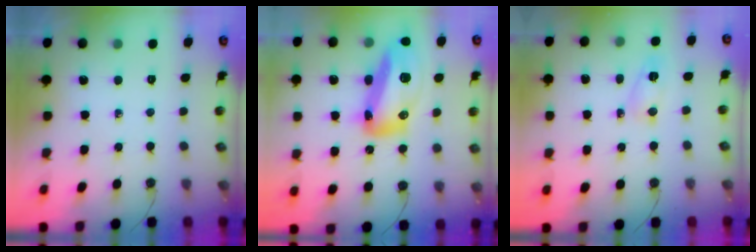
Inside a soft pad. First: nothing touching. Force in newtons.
{"total": 18.3, "press": 18.2, "slide": 1.6}
{"total": 3.4, "press": 3.4, "slide": 0.3}